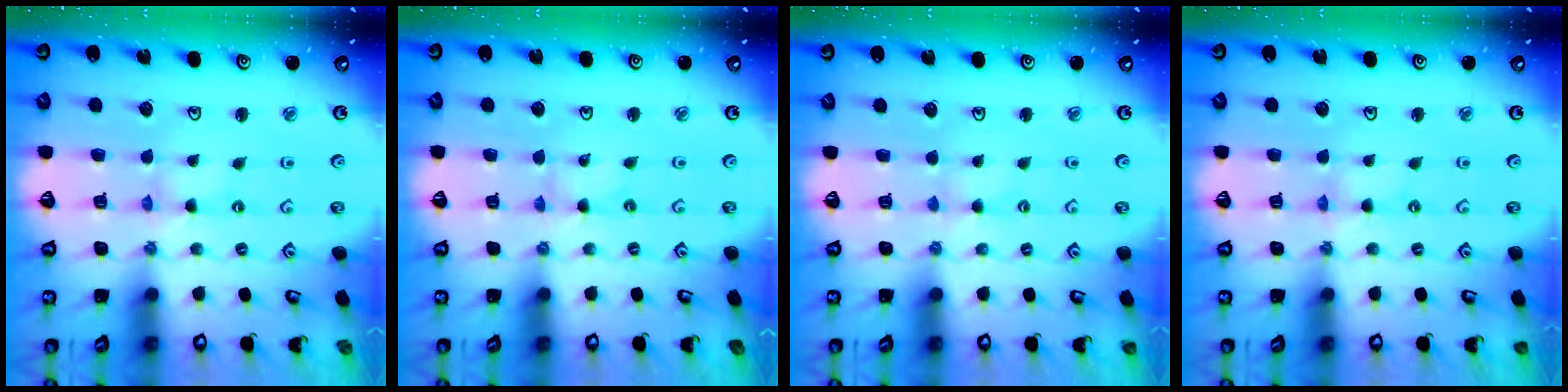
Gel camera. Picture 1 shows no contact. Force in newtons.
{"total": 0.0}
{"total": 0.9, "press": 0.9, "slide": 0.1}
{"total": 0.0}